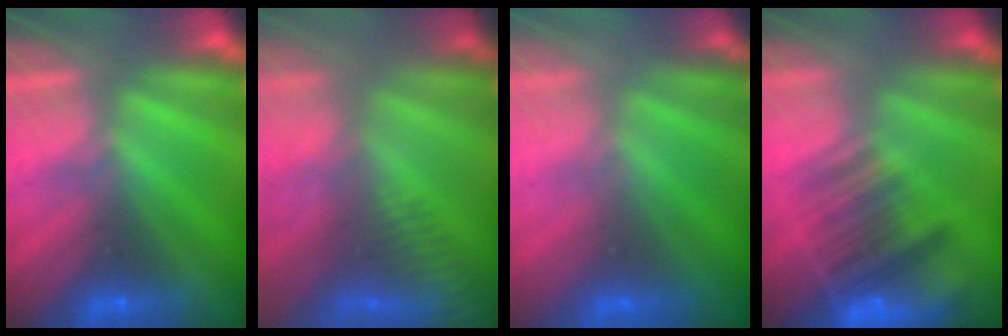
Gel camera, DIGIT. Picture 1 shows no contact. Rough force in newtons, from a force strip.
{"total": 3.3}
{"total": 2.9}
{"total": 5.9}